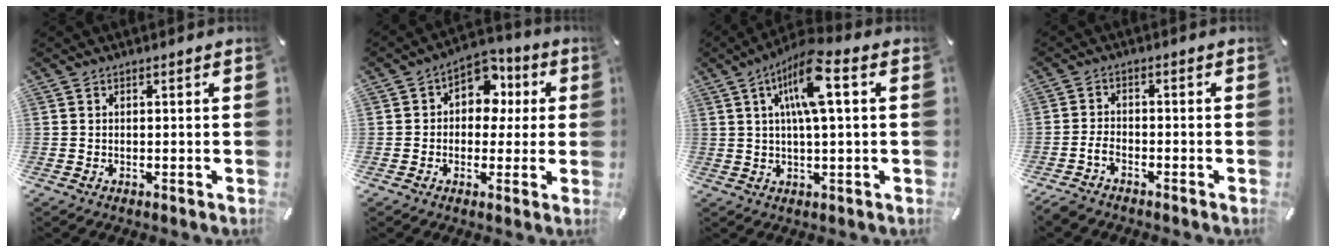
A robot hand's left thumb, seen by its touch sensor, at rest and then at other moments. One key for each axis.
{"total": 8.7, "fx": 1.9, "fy": 7.2, "fz": 4.6, "tx": -0.061, "ty": -0.006, "tz": 0.033}
{"total": 11.3, "fx": 3.4, "fy": 2.5, "fz": 10.4, "tx": -0.197, "ty": 0.004, "tz": 0.056}
{"total": 3.2, "fx": -2.2, "fy": 1.5, "fz": 1.7, "tx": -0.044, "ty": 0.008, "tz": -0.046}